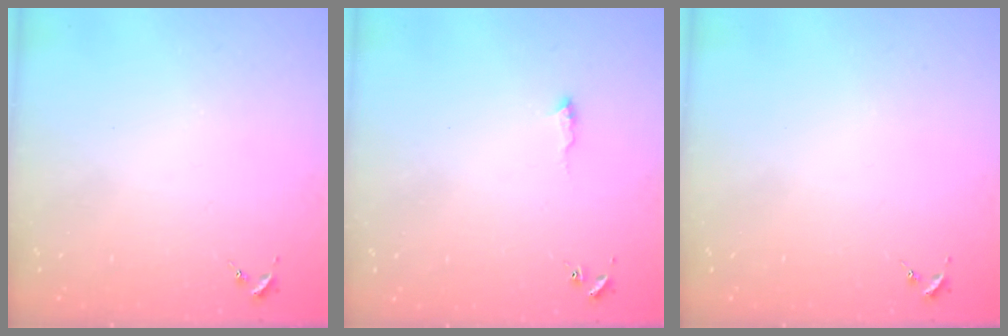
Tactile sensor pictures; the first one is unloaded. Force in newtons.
{"total": 5.7, "press": 5.7, "slide": 0.6}
{"total": 0.0}